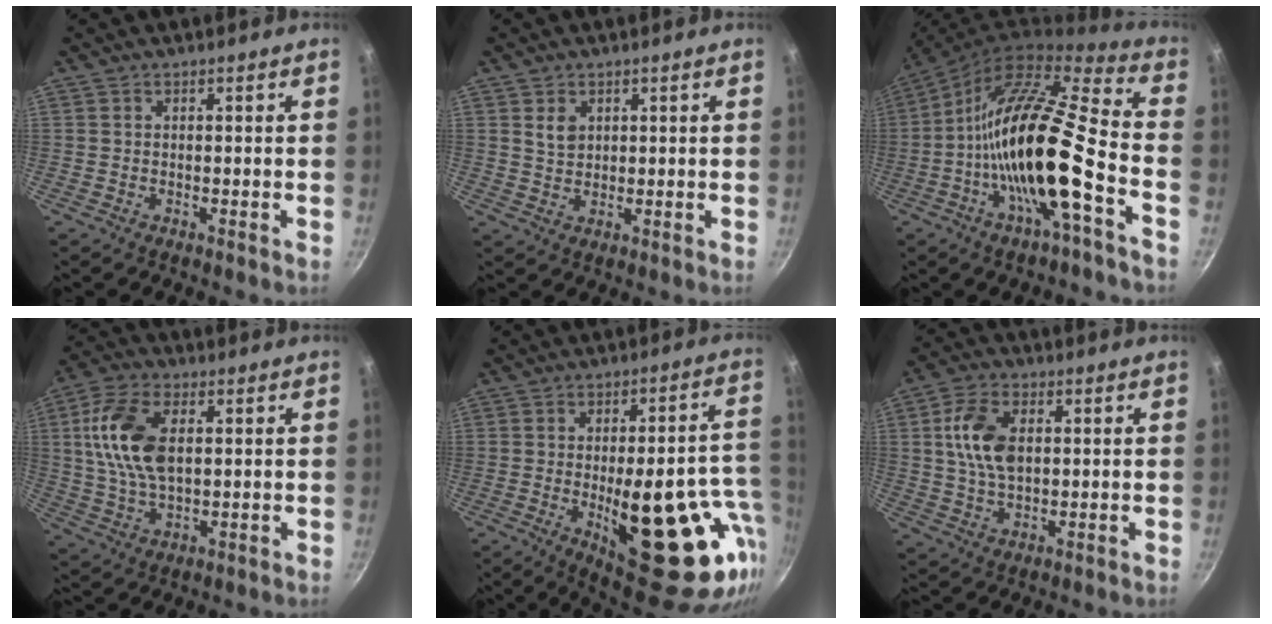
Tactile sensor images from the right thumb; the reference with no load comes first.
{"total": 3.3, "force": [1.3, 2.5, 1.9], "torque": [-0.024, -0.004, 0.027]}
{"total": 19.6, "force": [-6.1, 4.6, 18.0], "torque": [-0.306, 0.045, -0.126]}
{"total": 13.7, "force": [2.7, 7.6, 11.0], "torque": [-0.205, 0.003, 0.046]}
{"total": 28.4, "force": [-7.2, 11.4, 25.0], "torque": [-0.284, 0.010, -0.079]}
{"total": 10.2, "force": [1.8, 6.2, 7.9], "torque": [-0.137, 0.004, 0.031]}